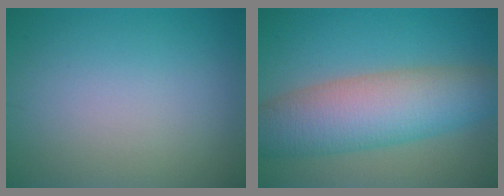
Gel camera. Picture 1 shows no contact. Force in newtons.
{"total": 8.8, "press": 8.8, "slide": 0.4}